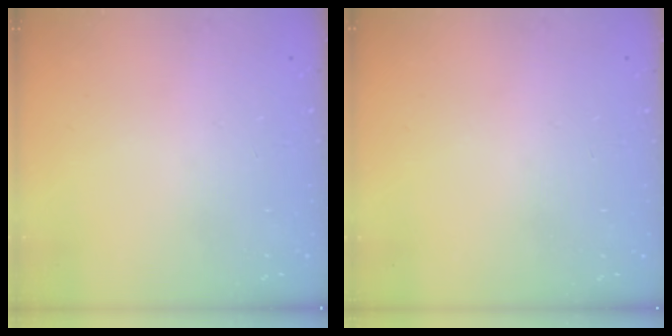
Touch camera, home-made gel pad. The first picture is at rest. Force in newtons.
{"total": 0.0}